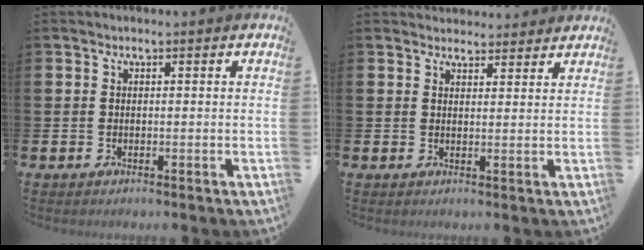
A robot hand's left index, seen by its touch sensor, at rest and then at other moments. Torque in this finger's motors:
{"motor_torque": [0.97, -1.17, 0.22, 0.04]}